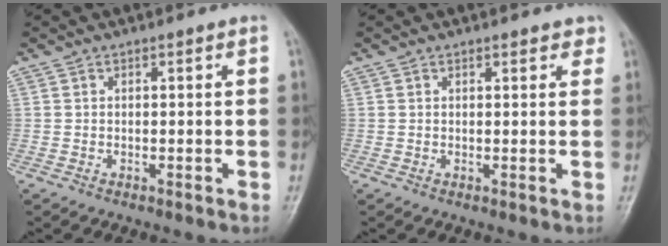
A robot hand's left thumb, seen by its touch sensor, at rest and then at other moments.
{"total": 2.1, "force": [1.4, 1.0, 1.1], "torque": [0.002, -0.004, 0.012]}